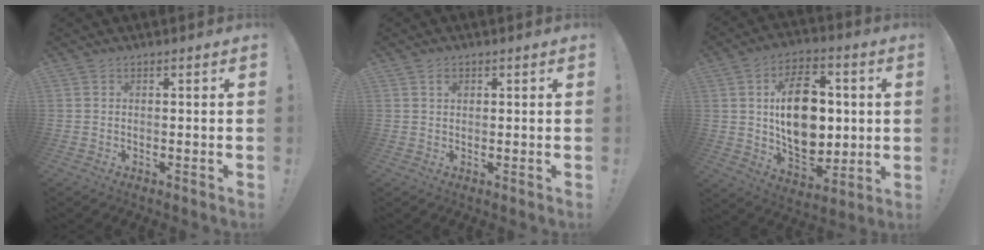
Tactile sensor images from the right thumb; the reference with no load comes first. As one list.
[{"total": 1.1, "force": [0.5, 0.9, 0.5], "torque": [0.003, -0.003, 0.007]}, {"total": 20.0, "force": [2.0, 13.6, 14.6], "torque": [-0.233, -0.004, 0.040]}]